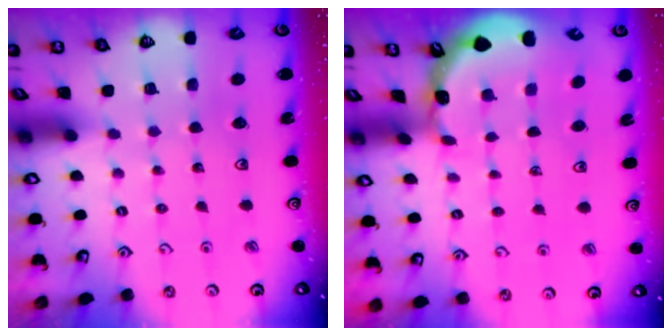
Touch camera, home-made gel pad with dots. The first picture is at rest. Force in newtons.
{"total": 1.8, "press": 1.8, "slide": 0.1}